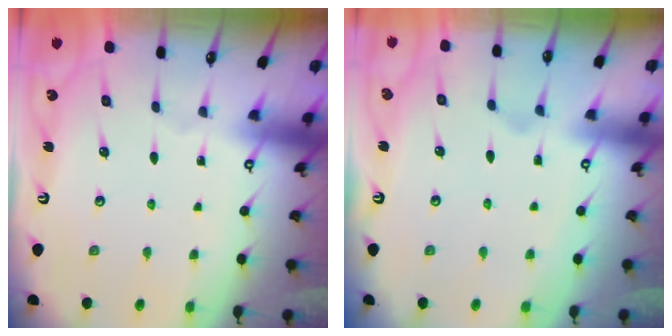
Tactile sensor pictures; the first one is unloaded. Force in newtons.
{"total": 1.2, "press": 0.3, "slide": 1.1}